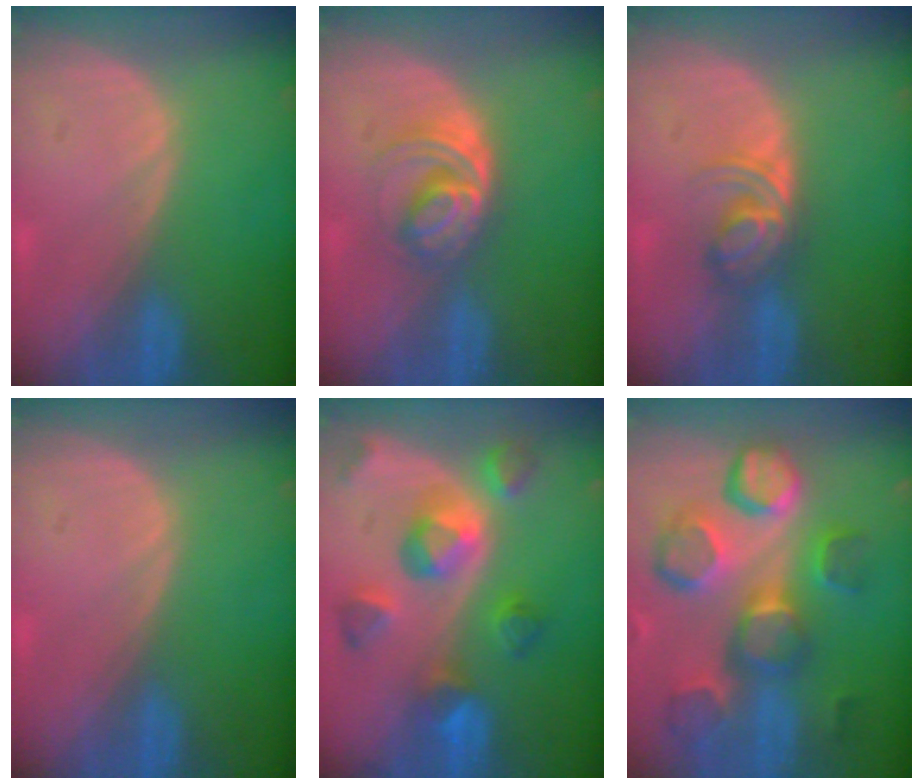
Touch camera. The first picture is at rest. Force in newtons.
{"total": 6.3, "press": 5.4, "slide": 3.1}
{"total": 5.6, "press": 4.8, "slide": 2.9}
{"total": 0.0}
{"total": 9.5, "press": 8.6, "slide": 3.9}
{"total": 12.5, "press": 11.1, "slide": 5.8}